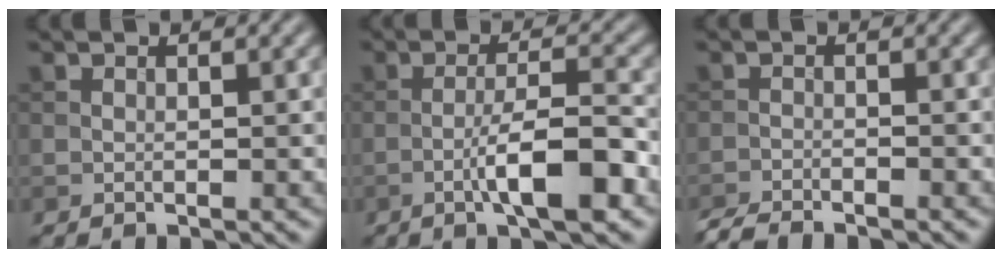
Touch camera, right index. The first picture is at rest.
{"total": 5.9, "force": [-2.4, 1.1, 5.3], "torque": [-0.088, 0.010, -0.040]}
{"total": 2.6, "force": [-2.6, 0.1, 0.7], "torque": [-0.016, -0.006, -0.053]}